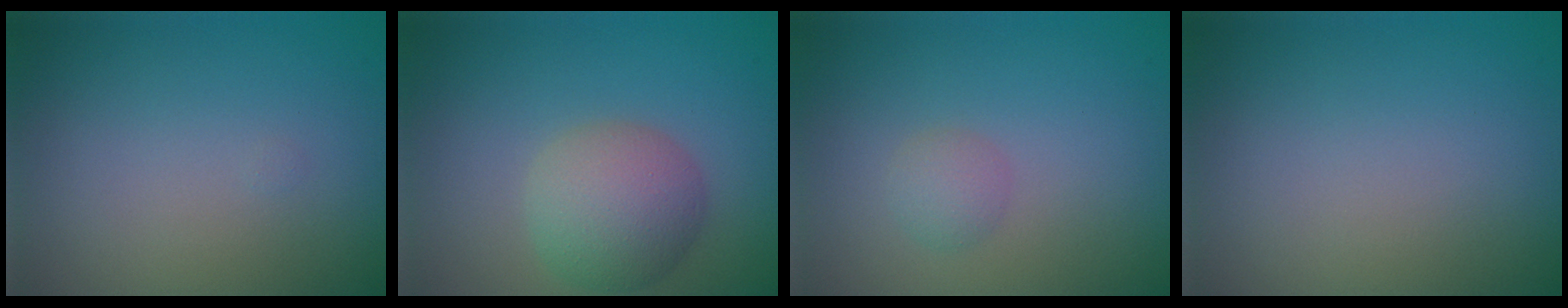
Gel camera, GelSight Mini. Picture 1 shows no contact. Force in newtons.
{"total": 4.8, "press": 4.8, "slide": 0.1}
{"total": 1.4, "press": 1.4, "slide": 0.1}
{"total": 0.0}